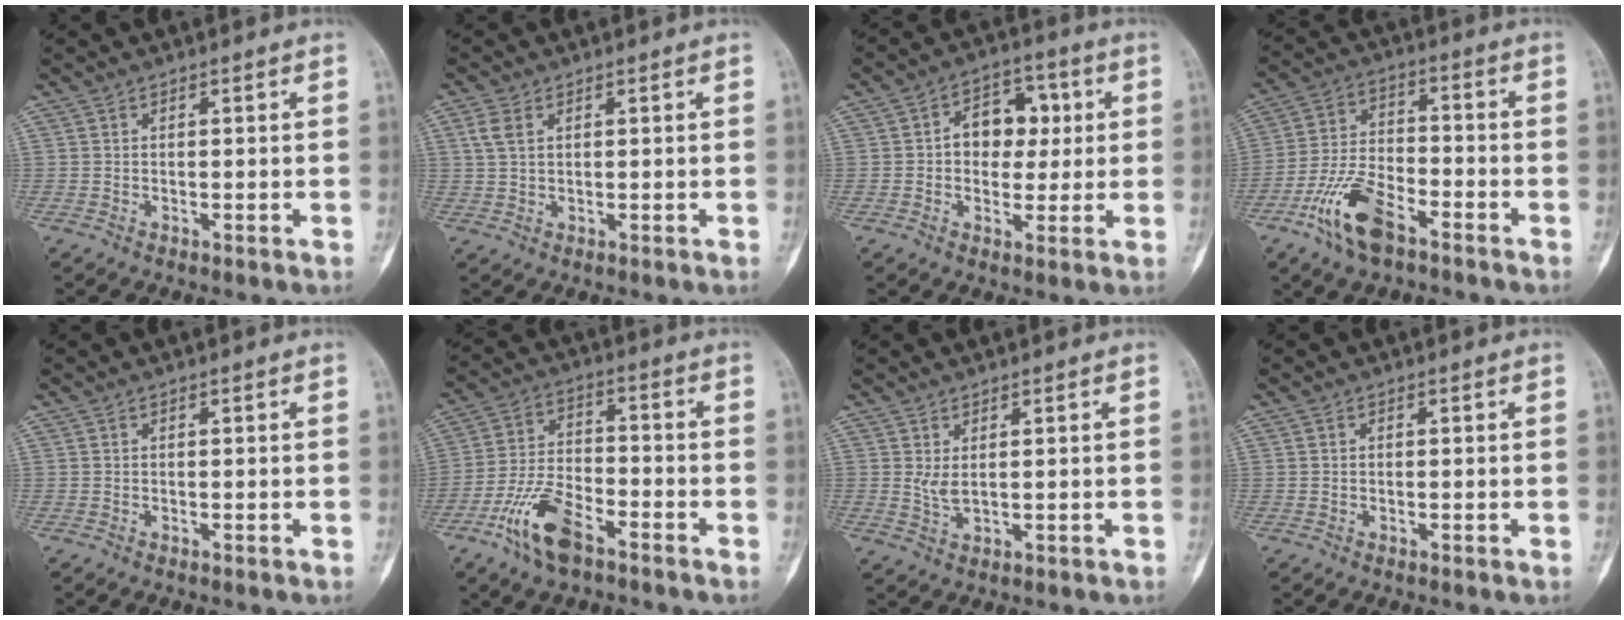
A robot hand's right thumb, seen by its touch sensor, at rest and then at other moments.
{"total": 3.4, "force": [1.3, 2.1, 2.4], "torque": [-0.056, 0.004, 0.030]}
{"total": 9.6, "force": [1.2, 7.1, 6.4], "torque": [-0.047, 0.017, 0.013]}
{"total": 12.0, "force": [-6.8, 5.4, 8.2], "torque": [-0.167, 0.032, -0.132]}
{"total": 0.0}
{"total": 11.4, "force": [-6.6, 5.1, 7.8], "torque": [-0.158, 0.030, -0.127]}
{"total": 2.5, "force": [0.7, 0.9, 2.2], "torque": [-0.043, -0.008, 0.020]}
{"total": 0.0}